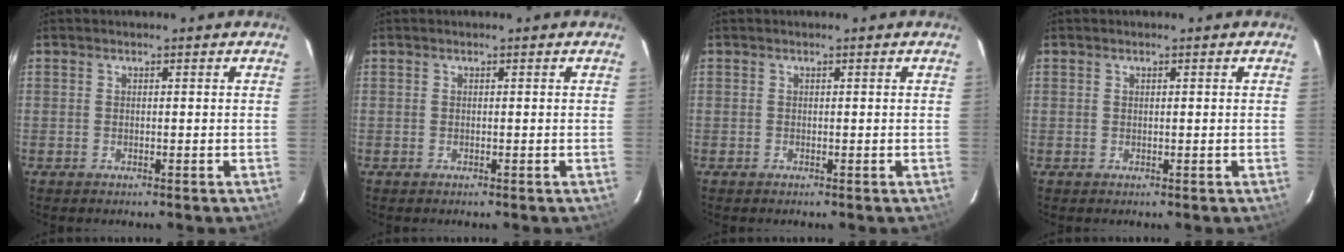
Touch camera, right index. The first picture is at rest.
{"total": 0.0}
{"total": 0.0}
{"total": 0.0}